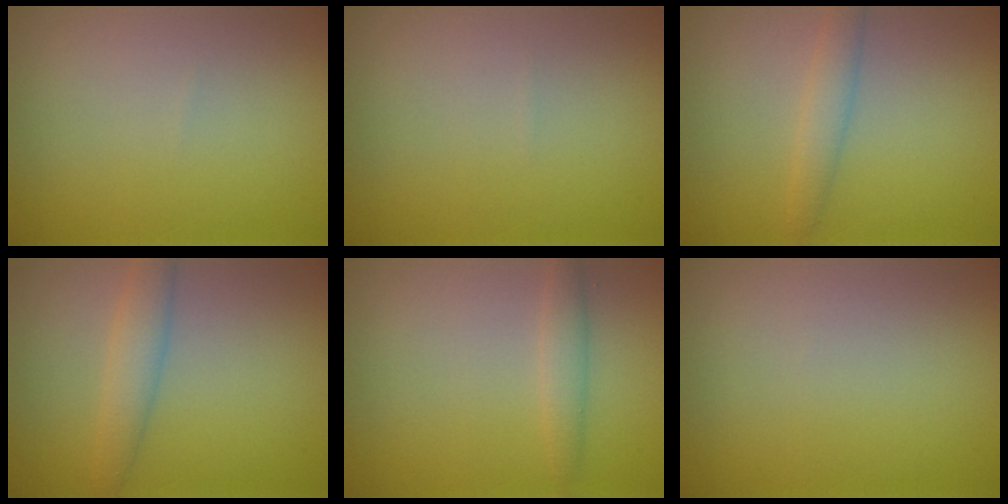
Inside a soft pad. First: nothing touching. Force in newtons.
{"total": 0.0}
{"total": 2.0, "press": 2.0, "slide": 0.0}
{"total": 2.7, "press": 2.7, "slide": 0.1}
{"total": 1.7, "press": 1.7, "slide": 0.1}
{"total": 0.0}